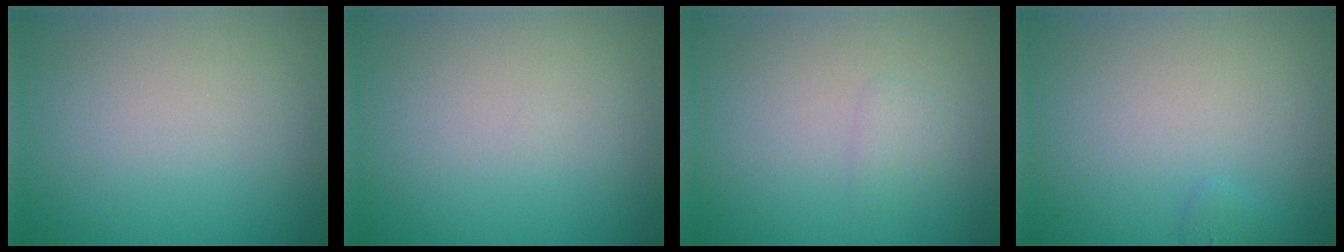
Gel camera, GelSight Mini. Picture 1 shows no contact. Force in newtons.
{"total": 0.0}
{"total": 0.9, "press": 0.9, "slide": 0.1}
{"total": 0.6, "press": 0.6, "slide": 0.1}